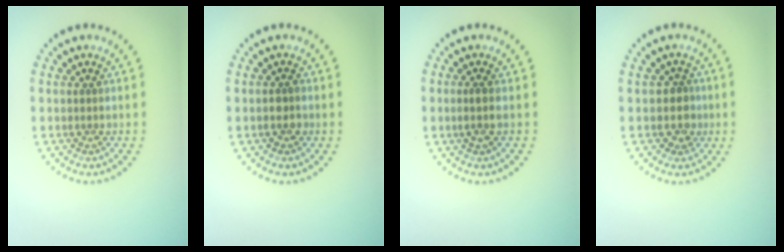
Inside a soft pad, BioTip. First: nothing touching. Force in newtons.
{"total": 1.4, "press": 1.3, "slide": 0.5}
{"total": 1.4, "press": 1.2, "slide": 0.8}
{"total": 2.0, "press": 1.8, "slide": 0.9}